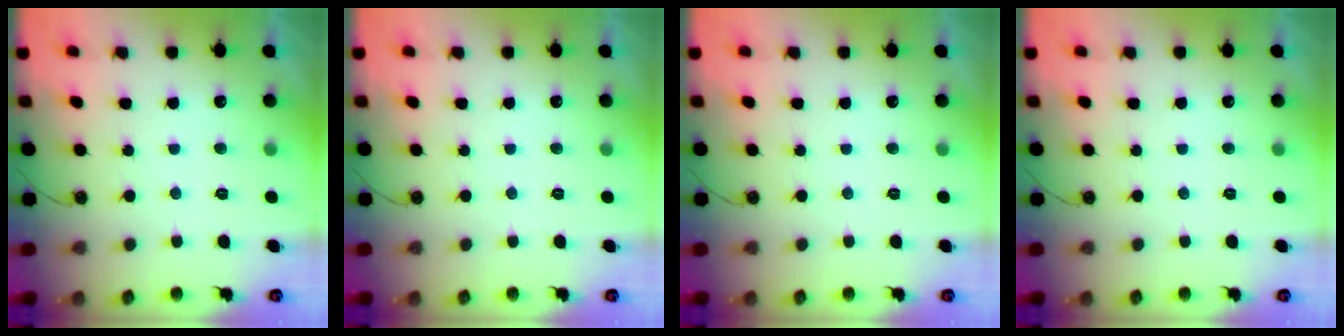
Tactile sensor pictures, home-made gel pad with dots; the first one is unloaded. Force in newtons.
{"total": 0.0}
{"total": 0.0}
{"total": 0.0}